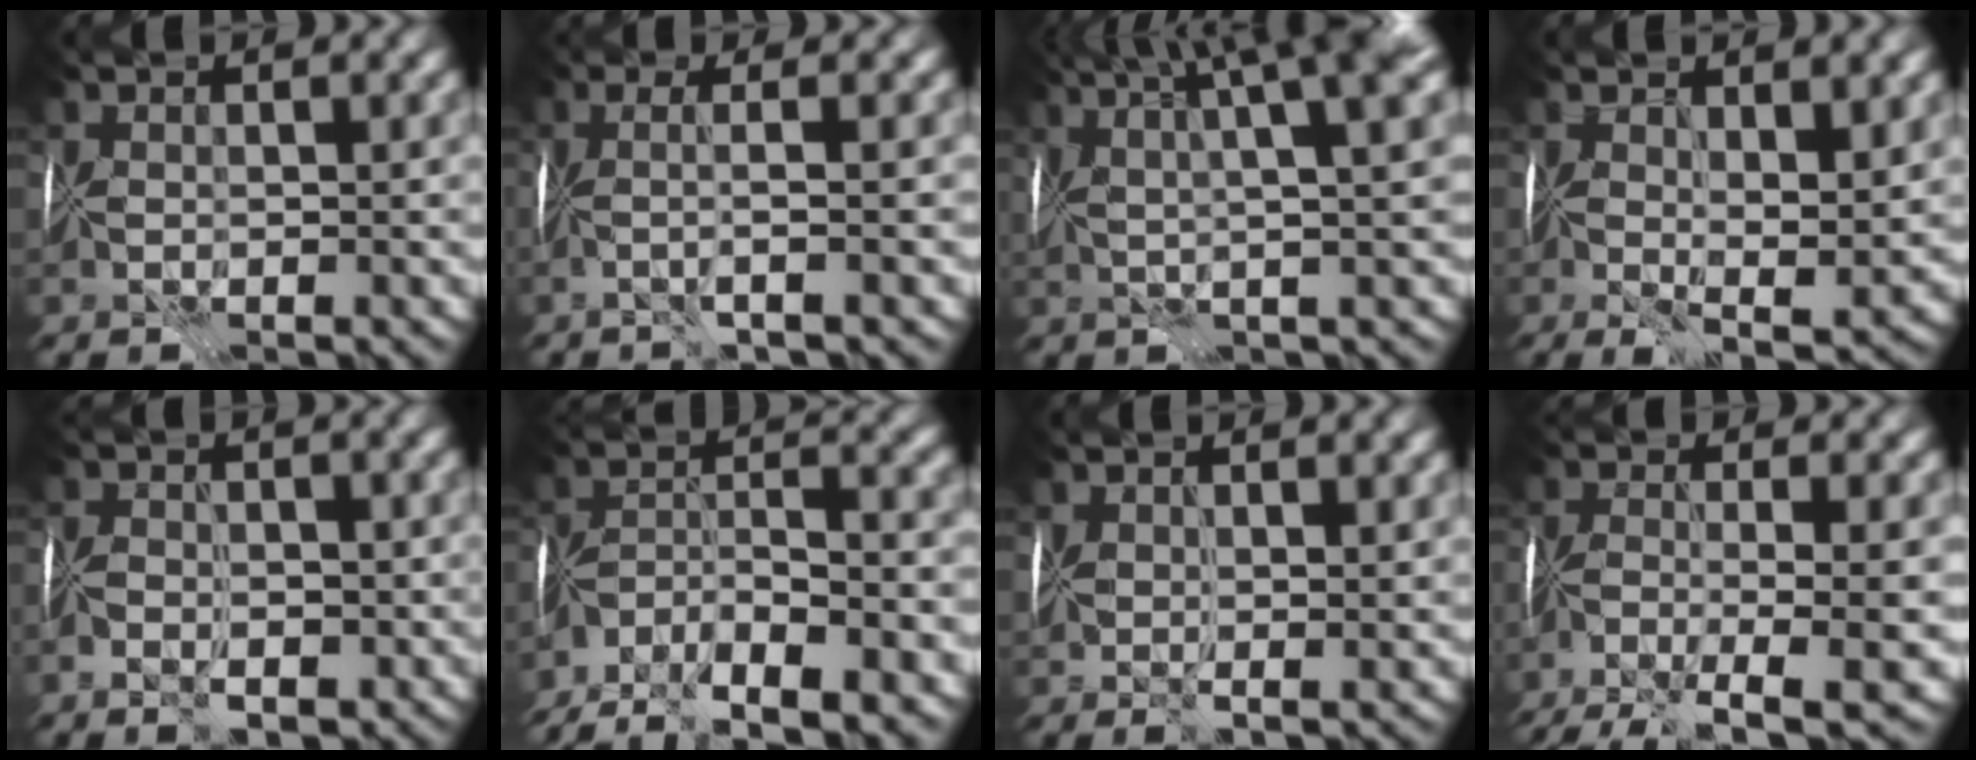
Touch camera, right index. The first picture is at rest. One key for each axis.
{"total": 2.0, "fx": -0.3, "fy": -0.2, "fz": 2.0, "tx": -0.023, "ty": -0.002, "tz": -0.012}
{"total": 9.6, "fx": 4.8, "fy": 1.6, "fz": 8.2, "tx": -0.108, "ty": 0.030, "tz": 0.056}
{"total": 5.4, "fx": 0.8, "fy": 1.4, "fz": 5.1, "tx": -0.089, "ty": -0.015, "tz": 0.016}
{"total": 3.6, "fx": -2.1, "fy": 1.8, "fz": 2.3, "tx": -0.029, "ty": -0.001, "tz": -0.044}
{"total": 8.1, "fx": -6.3, "fy": 2.2, "fz": 4.5, "tx": -0.068, "ty": 0.004, "tz": -0.122}
{"total": 2.1, "fx": 0.8, "fy": 0.6, "fz": 1.8, "tx": -0.034, "ty": -0.003, "tz": 0.018}
{"total": 8.4, "fx": -5.2, "fy": 1.6, "fz": 6.4, "tx": -0.113, "ty": -0.018, "tz": -0.093}